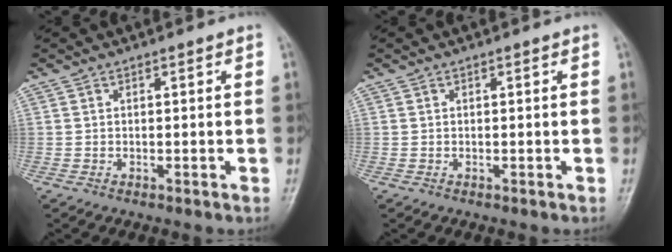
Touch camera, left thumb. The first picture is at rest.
{"total": 0.0}